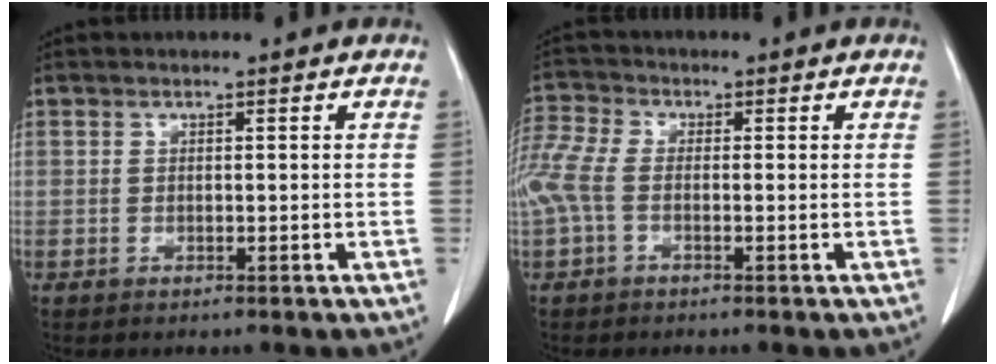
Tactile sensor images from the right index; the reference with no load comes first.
{"total": 7.7, "force": [-0.9, 4.3, 6.3], "torque": [-0.182, 0.023, -0.021]}